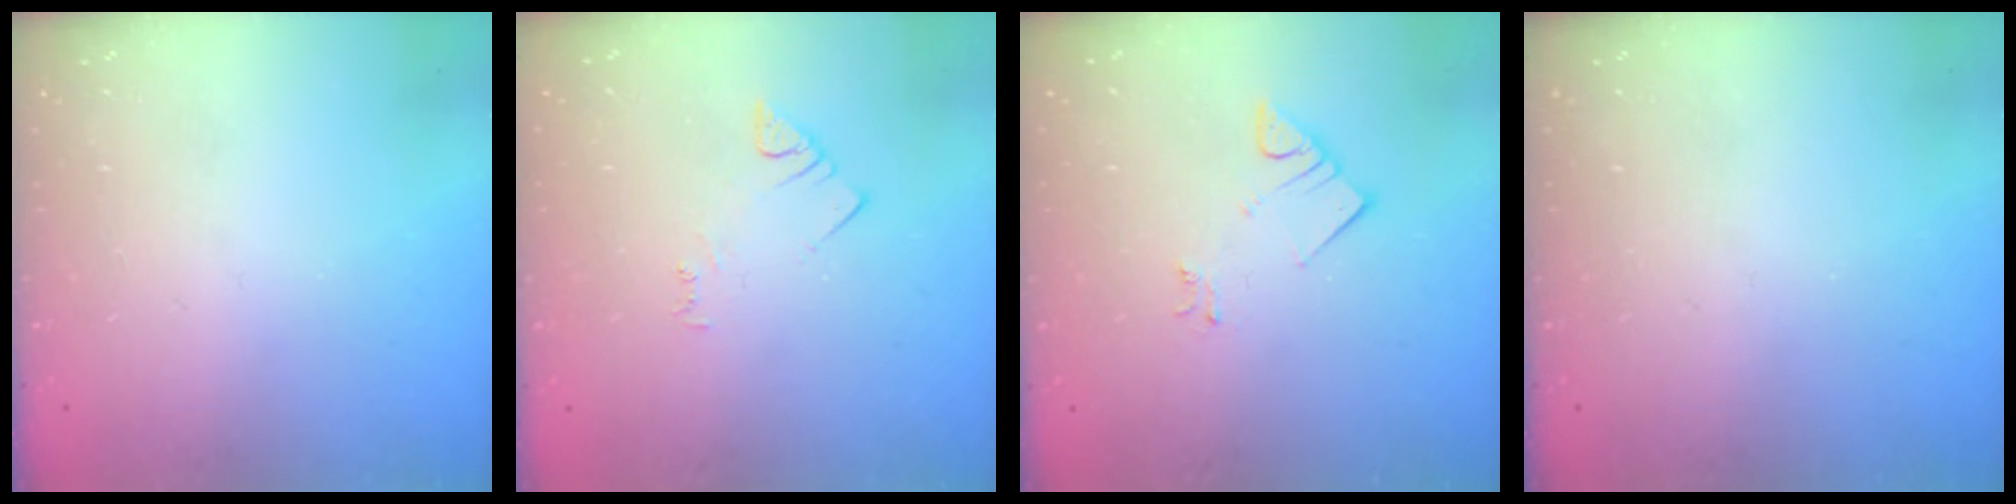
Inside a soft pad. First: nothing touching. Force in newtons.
{"total": 2.5, "press": 2.5, "slide": 0.4}
{"total": 3.3, "press": 3.3, "slide": 0.1}
{"total": 0.0}